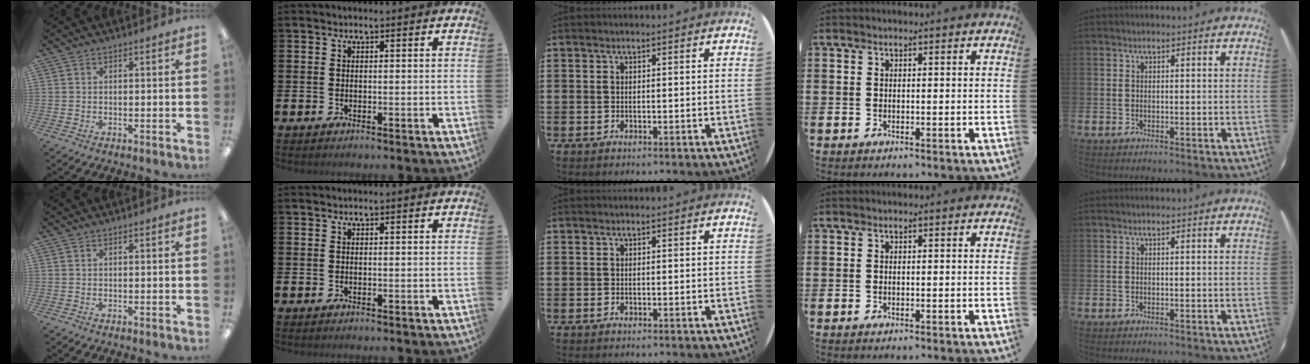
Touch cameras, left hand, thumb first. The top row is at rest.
{}